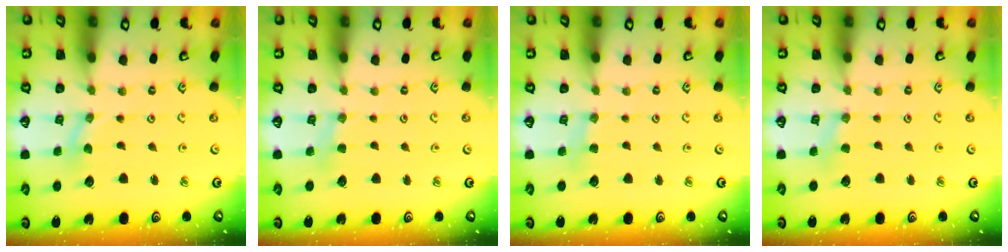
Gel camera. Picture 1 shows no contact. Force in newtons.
{"total": 2.3, "press": 2.3, "slide": 0.3}
{"total": 2.3, "press": 2.3, "slide": 0.3}
{"total": 2.2, "press": 2.2, "slide": 0.4}